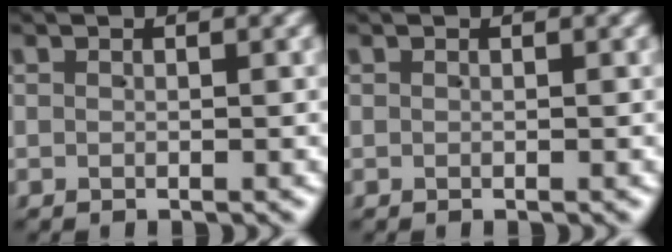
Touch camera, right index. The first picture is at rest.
{"total": 0.0}